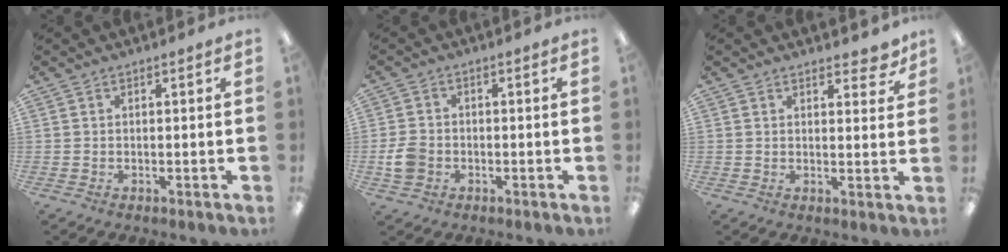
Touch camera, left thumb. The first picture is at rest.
{"total": 5.1, "force": [-1.5, 4.2, 2.6], "torque": [-0.054, 0.008, -0.026]}
{"total": 4.3, "force": [3.4, 1.8, 2.0], "torque": [-0.012, -0.019, 0.056]}